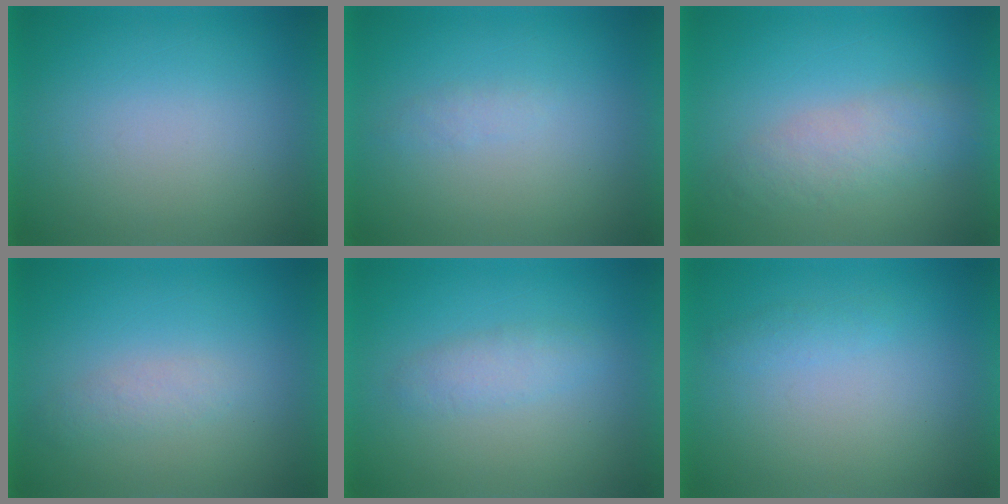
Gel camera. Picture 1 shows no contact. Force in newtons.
{"total": 1.2}
{"total": 3.4}
{"total": 1.9}
{"total": 2.3}
{"total": 1.3}